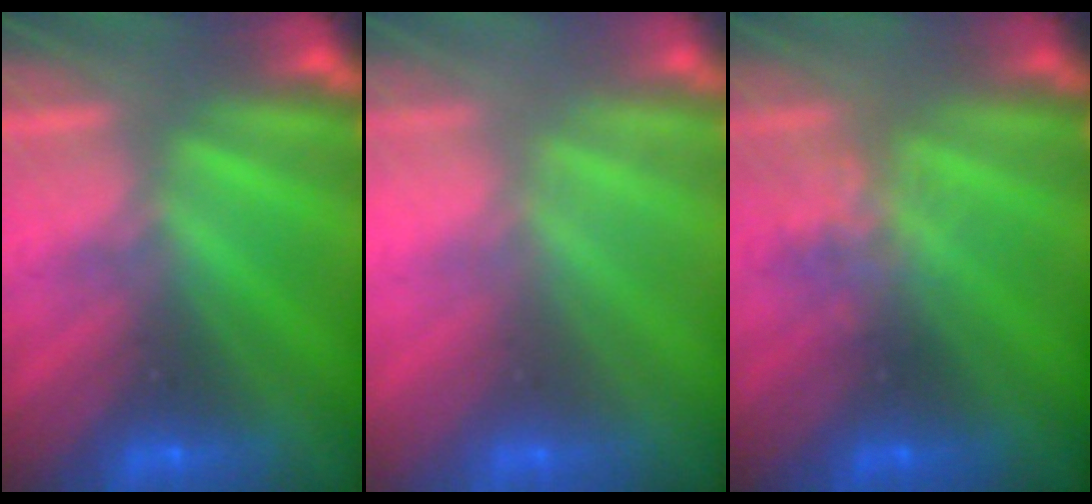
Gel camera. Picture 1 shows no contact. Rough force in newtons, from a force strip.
{"total": 2.5}
{"total": 2.0}